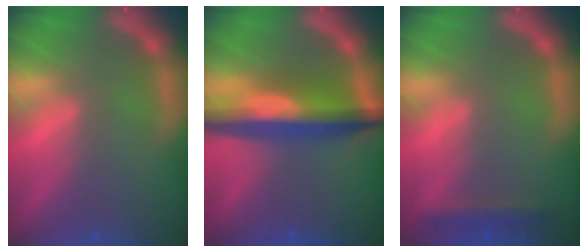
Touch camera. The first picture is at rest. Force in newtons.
{"total": 8.0}
{"total": 1.9}